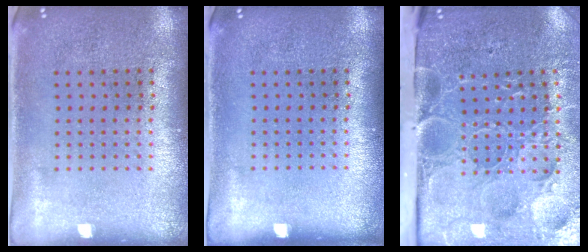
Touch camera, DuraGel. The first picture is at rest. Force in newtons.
{"total": 0.0}
{"total": 5.1, "press": 4.1, "slide": 3.0}